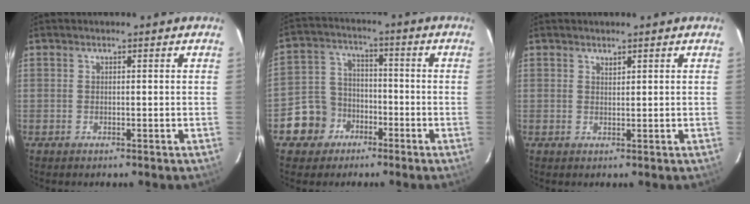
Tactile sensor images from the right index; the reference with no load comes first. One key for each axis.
{"total": 8.8, "fx": -4.5, "fy": 7.4, "fz": 1.5, "tx": -0.057, "ty": 0.032, "tz": -0.073}
{"total": 0.8, "fx": 0.7, "fy": 0.2, "fz": 0.2, "tx": -0.003, "ty": 0.000, "tz": 0.013}